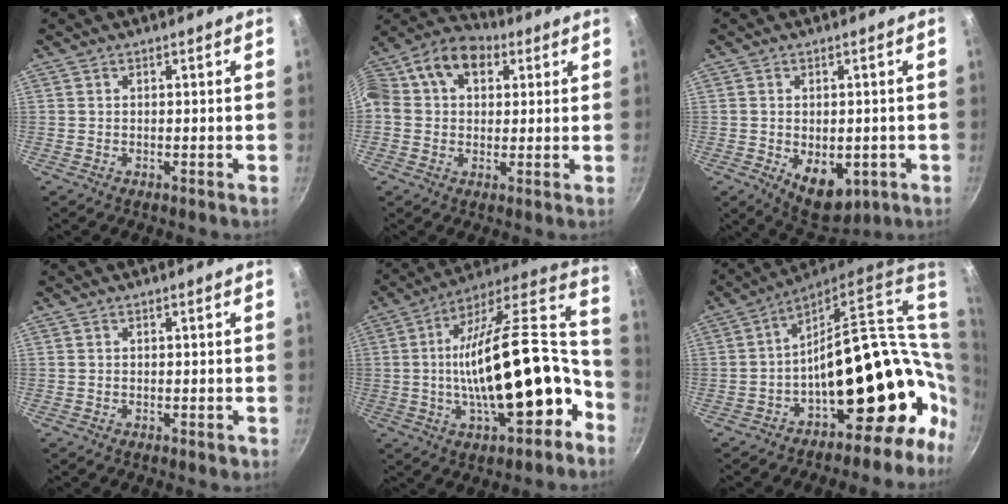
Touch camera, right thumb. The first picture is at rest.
{"total": 16.7, "force": [4.2, 12.6, 10.2], "torque": [-0.193, 0.039, 0.050]}
{"total": 9.2, "force": [-2.2, 5.7, 6.8], "torque": [-0.068, -0.004, -0.015]}
{"total": 0.7, "force": [-0.4, 0.4, 0.4], "torque": [-0.004, 0.003, -0.004]}
{"total": 27.3, "force": [-6.3, 11.6, 23.9], "torque": [-0.347, 0.053, -0.095]}
{"total": 20.9, "force": [-0.4, 12.2, 17.0], "torque": [-0.177, 0.014, 0.005]}